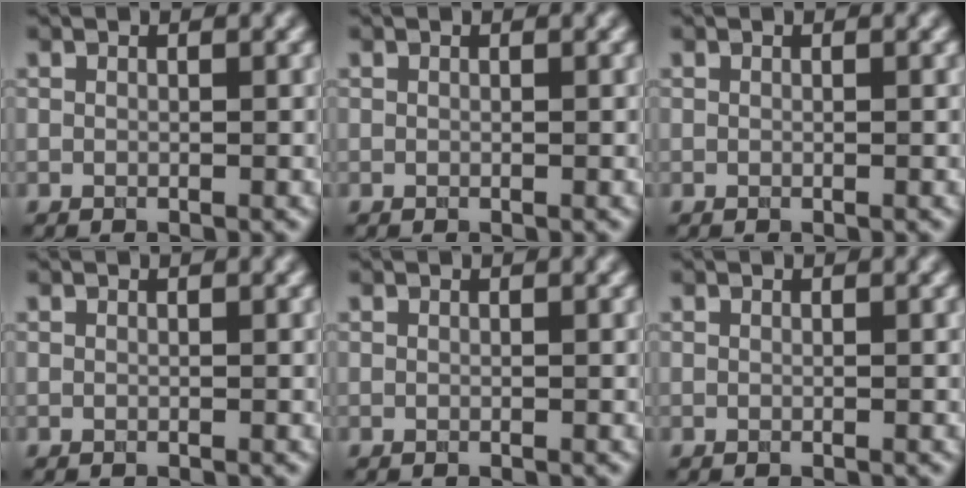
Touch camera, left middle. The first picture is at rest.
{"total": 0.0}
{"total": 0.0}
{"total": 0.0}
{"total": 0.0}
{"total": 0.0}